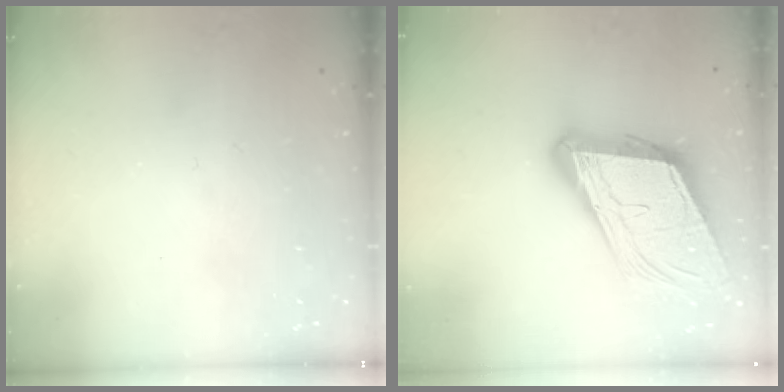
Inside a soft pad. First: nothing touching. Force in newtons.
{"total": 20.4, "press": 20.0, "slide": 3.9}